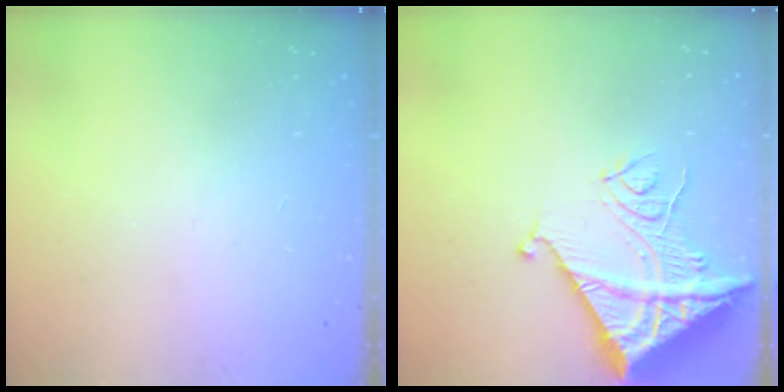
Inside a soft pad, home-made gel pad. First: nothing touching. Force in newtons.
{"total": 16.7, "press": 16.6, "slide": 1.8}